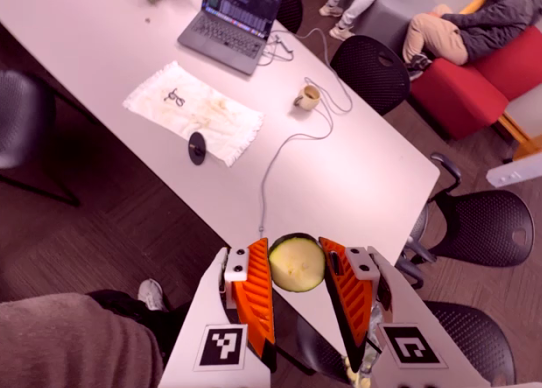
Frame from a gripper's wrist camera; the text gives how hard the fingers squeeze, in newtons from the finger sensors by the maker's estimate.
{"total": 8.5, "left": 8.2, "right": 8.8}